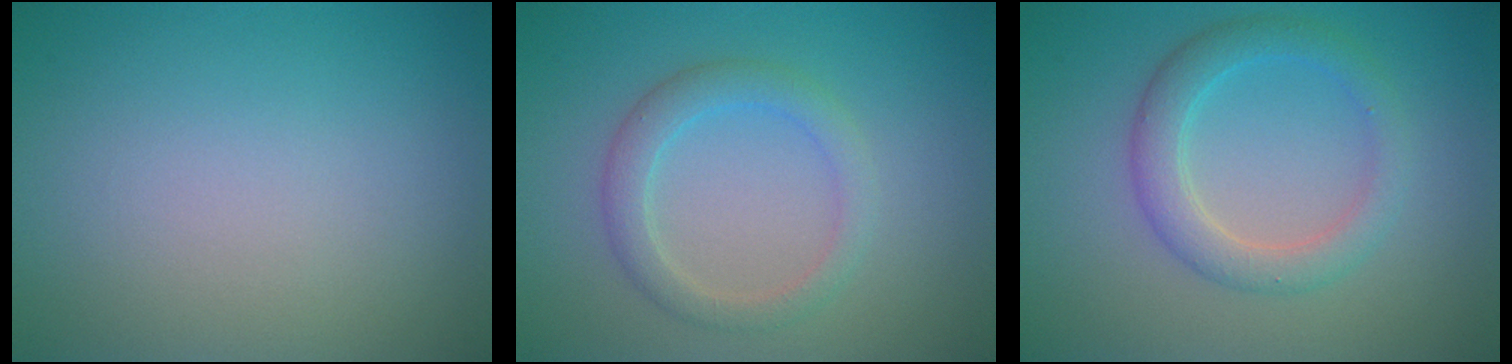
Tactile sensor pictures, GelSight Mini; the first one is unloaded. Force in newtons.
{"total": 2.7, "press": 2.7, "slide": 0.3}
{"total": 3.3, "press": 3.3, "slide": 0.1}